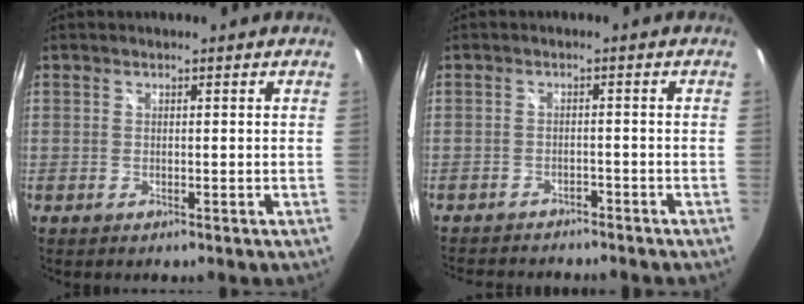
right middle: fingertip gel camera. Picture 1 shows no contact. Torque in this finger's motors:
{"motor_torque": [1.07, -1.07, 0.06, 0.03]}